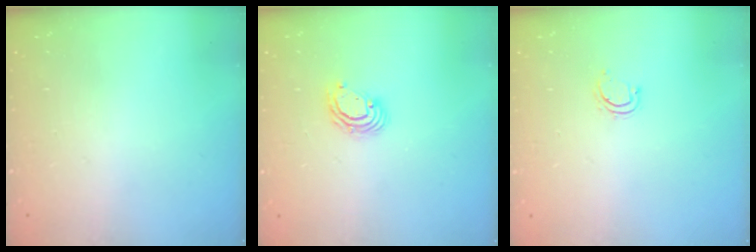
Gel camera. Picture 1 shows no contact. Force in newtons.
{"total": 5.1, "press": 5.1, "slide": 0.2}
{"total": 4.0, "press": 3.9, "slide": 0.4}